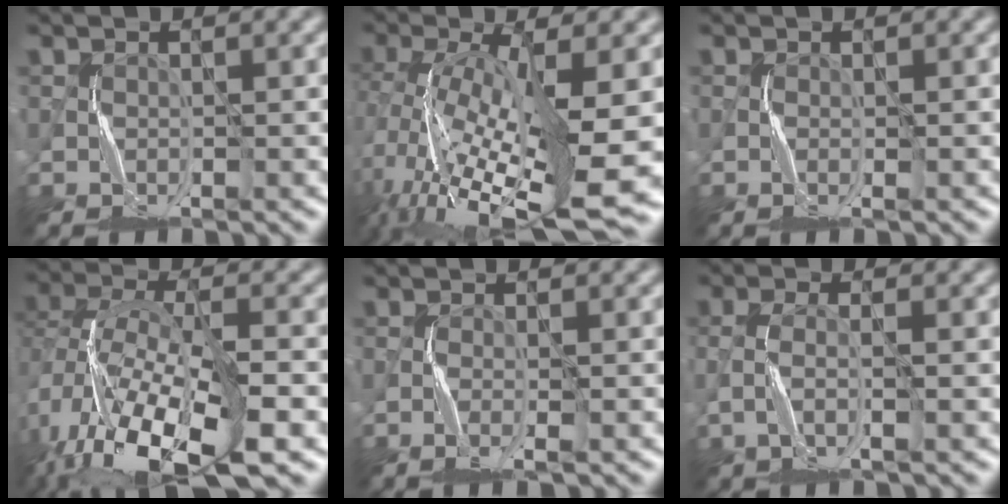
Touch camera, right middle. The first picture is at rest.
{"total": 14.5, "force": [-3.6, 4.6, 13.3], "torque": [-0.268, -0.029, -0.044]}
{"total": 0.6, "force": [-0.2, 0.0, 0.6], "torque": [-0.012, 0.001, -0.005]}
{"total": 13.6, "force": [-6.7, 6.3, 10.0], "torque": [-0.212, -0.018, -0.108]}
{"total": 1.7, "force": [-0.9, 0.3, 1.4], "torque": [-0.034, 0.001, -0.018]}
{"total": 2.2, "force": [-0.7, 0.6, 2.0], "torque": [-0.053, 0.004, -0.017]}